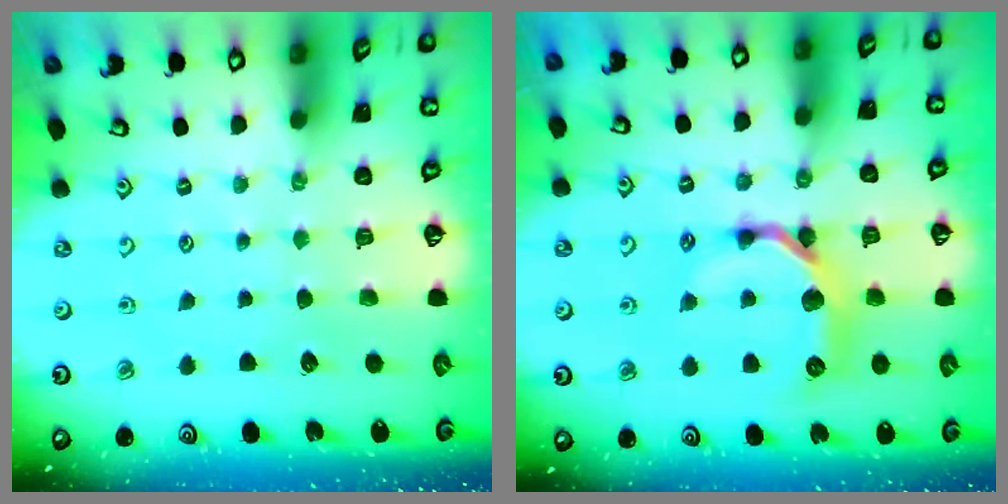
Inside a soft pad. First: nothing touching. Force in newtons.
{"total": 11.9, "press": 11.9, "slide": 0.6}